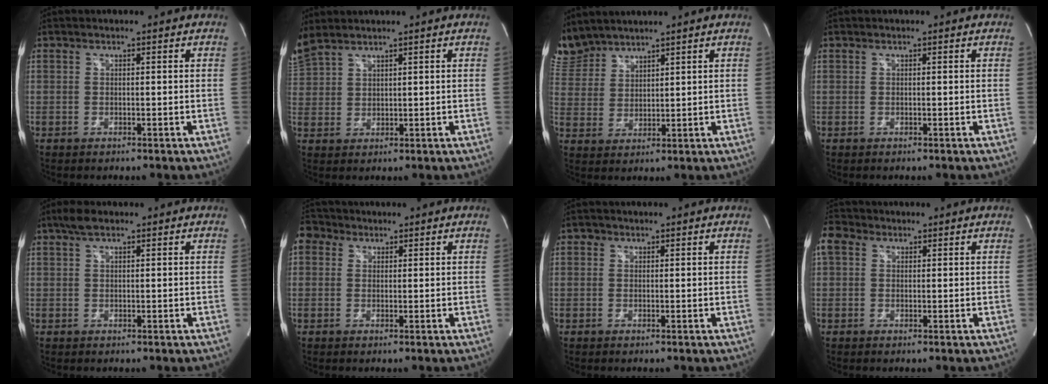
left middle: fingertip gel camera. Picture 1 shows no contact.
{"total": 5.1, "force": [4.8, 0.8, 1.8], "torque": [-0.063, 0.019, 0.113]}
{"total": 7.1, "force": [6.9, 1.7, 0.3], "torque": [-0.020, 0.012, 0.156]}
{"total": 0.0}
{"total": 2.6, "force": [1.7, 0.8, 1.7], "torque": [-0.039, 0.016, 0.034]}
{"total": 3.8, "force": [1.7, 3.2, 1.2], "torque": [-0.027, 0.023, 0.032]}
{"total": 0.8, "force": [0.3, 0.7, 0.1], "torque": [0.005, 0.002, 0.003]}
{"total": 3.7, "force": [1.5, 2.8, 1.8], "torque": [-0.050, 0.027, 0.029]}